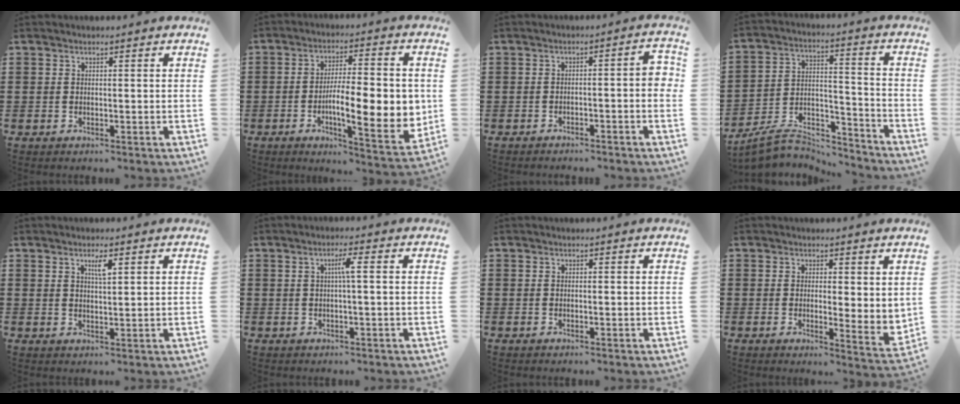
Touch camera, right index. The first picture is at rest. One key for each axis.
{"total": 13.0, "fx": -1.5, "fy": 3.7, "fz": 12.3, "tx": -0.174, "ty": -0.018, "tz": -0.027}
{"total": 2.7, "fx": -2.0, "fy": 0.1, "fz": 1.8, "tx": -0.030, "ty": 0.002, "tz": -0.039}
{"total": 7.6, "fx": -6.8, "fy": 2.5, "fz": 2.1, "tx": -0.045, "ty": 0.012, "tz": -0.131}
{"total": 2.6, "fx": 1.3, "fy": 0.4, "fz": 2.1, "tx": -0.037, "ty": 0.000, "tz": 0.019}
{"total": 2.8, "fx": 0.2, "fy": -0.2, "fz": 2.8, "tx": -0.051, "ty": 0.000, "tz": 0.000}
{"total": 0.0}
{"total": 2.2, "fx": 1.5, "fy": 0.9, "fz": 1.3, "tx": -0.024, "ty": -0.001, "tz": 0.028}